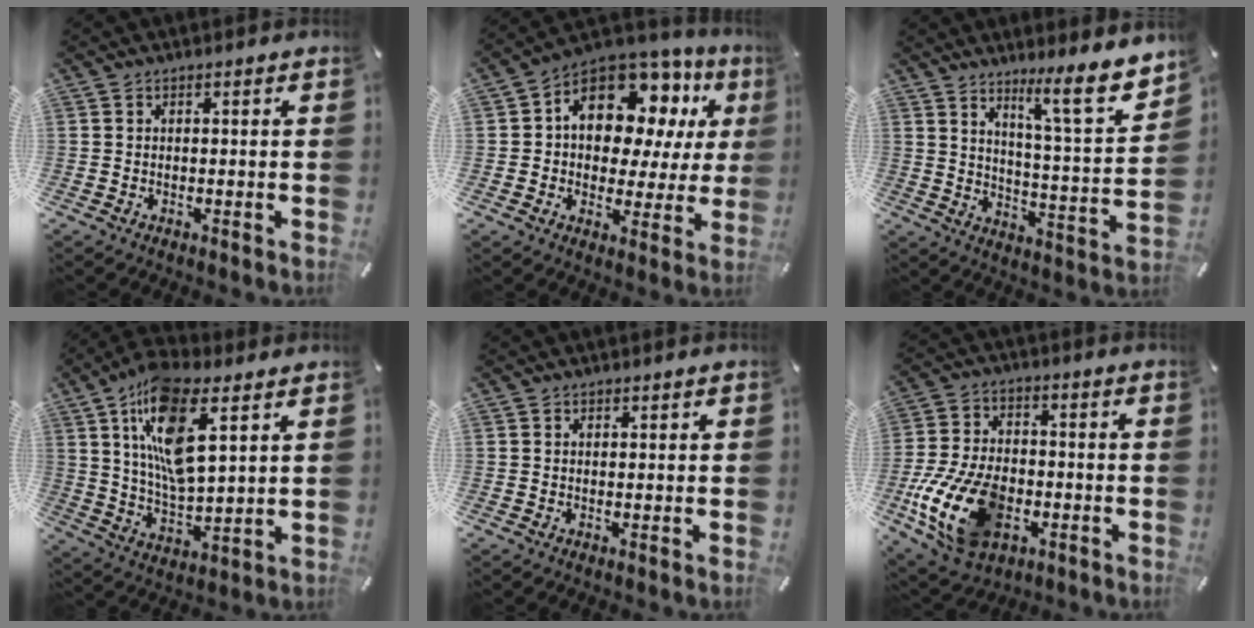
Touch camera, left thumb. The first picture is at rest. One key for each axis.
{"total": 13.7, "fx": 6.4, "fy": 9.4, "fz": 7.7, "tx": -0.130, "ty": -0.047, "tz": 0.118}
{"total": 12.9, "fx": 9.5, "fy": 2.0, "fz": 8.5, "tx": -0.127, "ty": -0.073, "tz": 0.153}
{"total": 15.7, "fx": 7.6, "fy": 6.4, "fz": 12.1, "tx": -0.235, "ty": -0.021, "tz": 0.132}
{"total": 0.5, "fx": 0.3, "fy": 0.4, "fz": 0.1, "tx": 0.000, "ty": 0.002, "tz": 0.006}
{"total": 18.1, "fx": -5.7, "fy": 12.1, "fz": 12.2, "tx": -0.251, "ty": 0.029, "tz": -0.093}